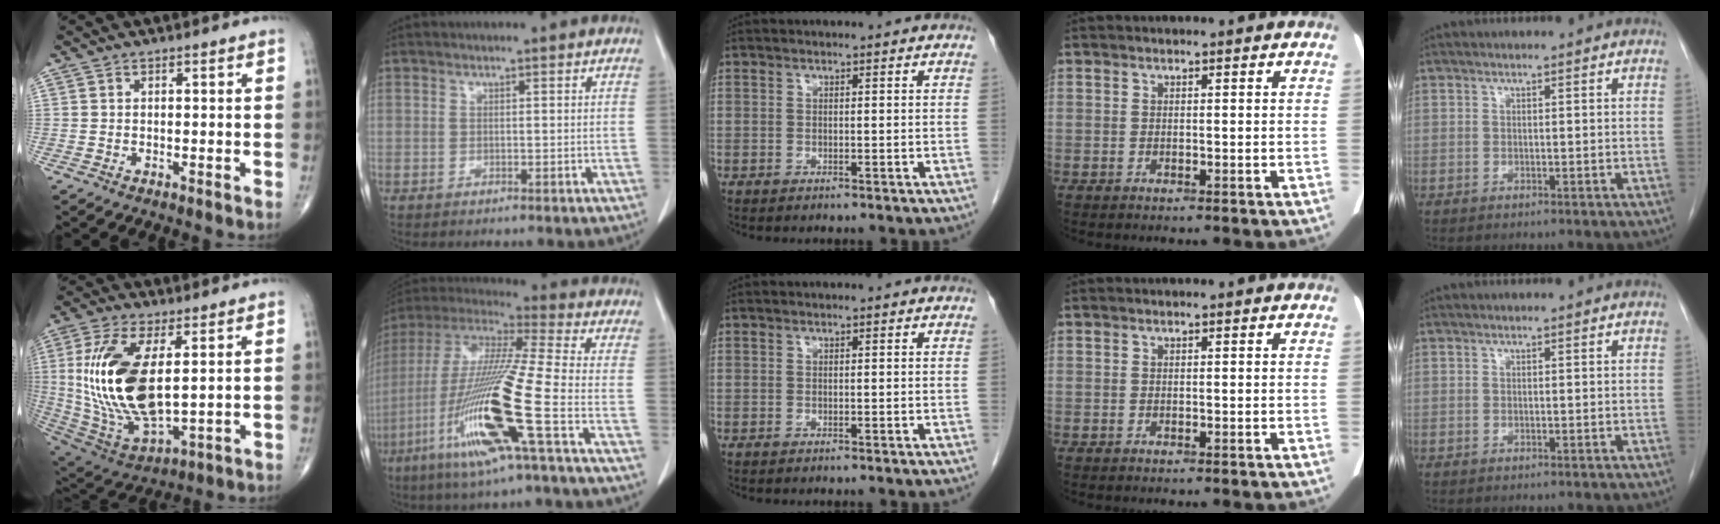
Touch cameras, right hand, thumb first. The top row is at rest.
{"thumb": {"total": 20.7, "force": [2.7, 9.2, 18.3], "torque": [-0.377, -0.023, 0.065]}, "index": {"total": 19.9, "force": [-7.4, -0.3, 18.5], "torque": [-0.403, -0.035, -0.153]}}